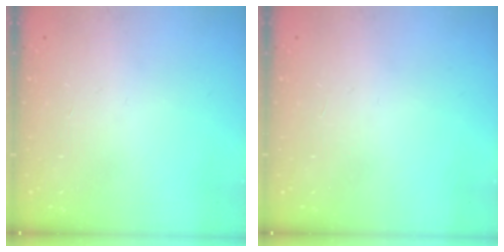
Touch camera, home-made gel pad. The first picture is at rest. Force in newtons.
{"total": 0.0}